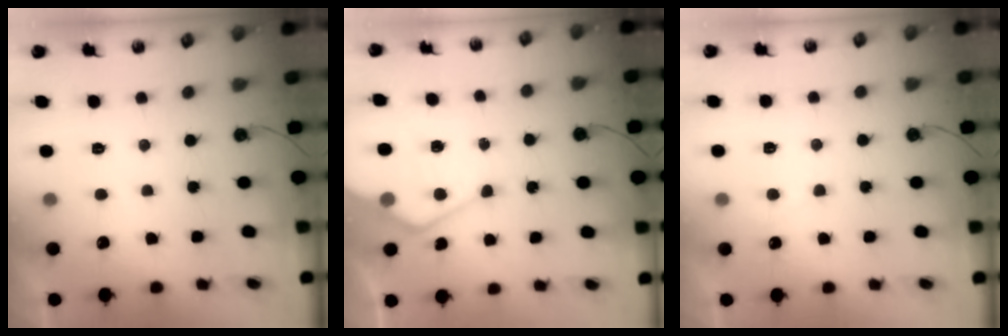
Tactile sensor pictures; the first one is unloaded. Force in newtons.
{"total": 11.0, "press": 10.9, "slide": 1.3}
{"total": 6.3, "press": 6.2, "slide": 0.8}